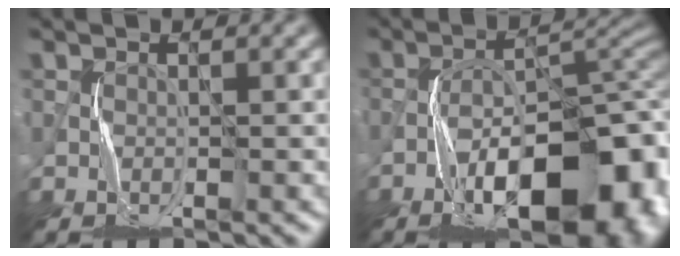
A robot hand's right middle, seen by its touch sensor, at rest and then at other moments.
{"total": 14.9, "force": [-7.1, 6.4, 11.4], "torque": [-0.153, 0.006, -0.108]}